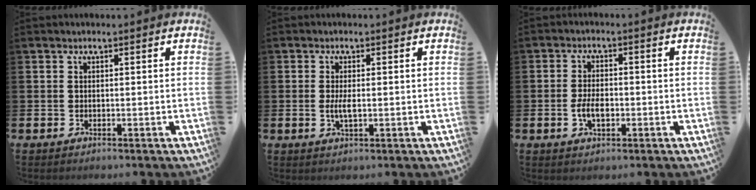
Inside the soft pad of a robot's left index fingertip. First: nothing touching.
{"total": 2.5, "force": [-0.2, 0.9, 2.3], "torque": [-0.043, 0.002, -0.005]}
{"total": 3.6, "force": [-0.8, 2.1, 2.9], "torque": [-0.044, 0.001, -0.016]}